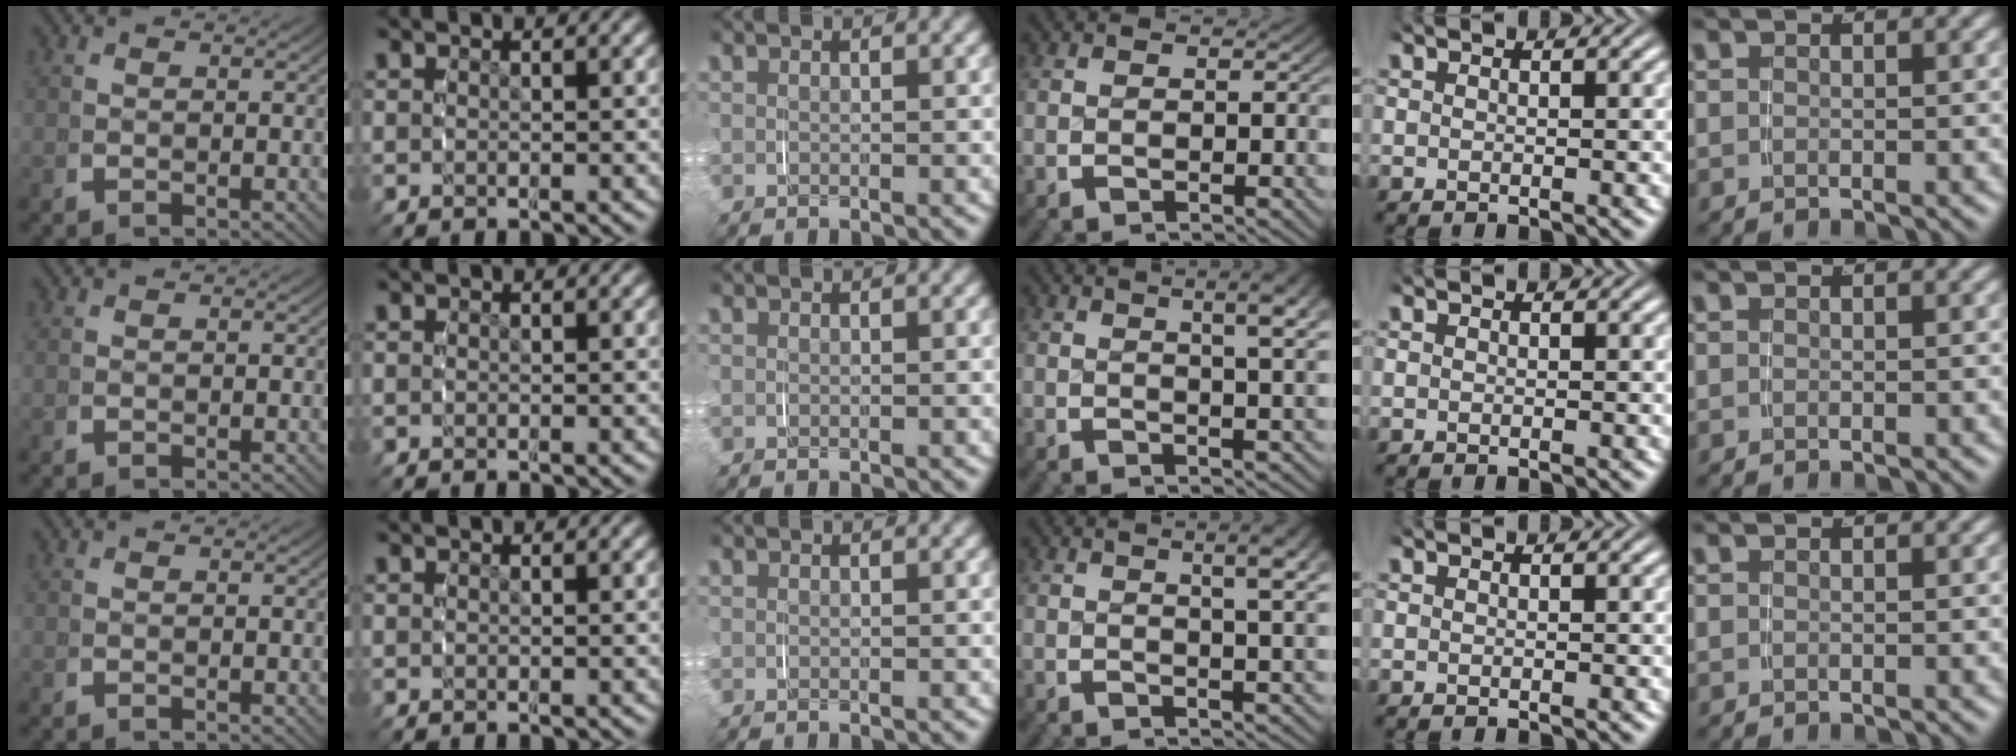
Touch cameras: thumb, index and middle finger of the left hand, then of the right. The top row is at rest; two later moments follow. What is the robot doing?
{"motion": "grasp_and_lifting", "object": "measuring cup"}